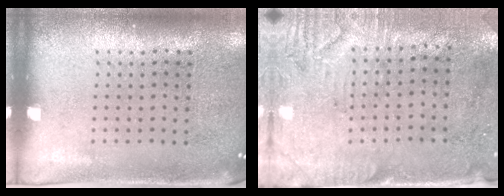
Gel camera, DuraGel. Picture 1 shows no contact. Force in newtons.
{"total": 3.1, "press": 2.5, "slide": 1.7}